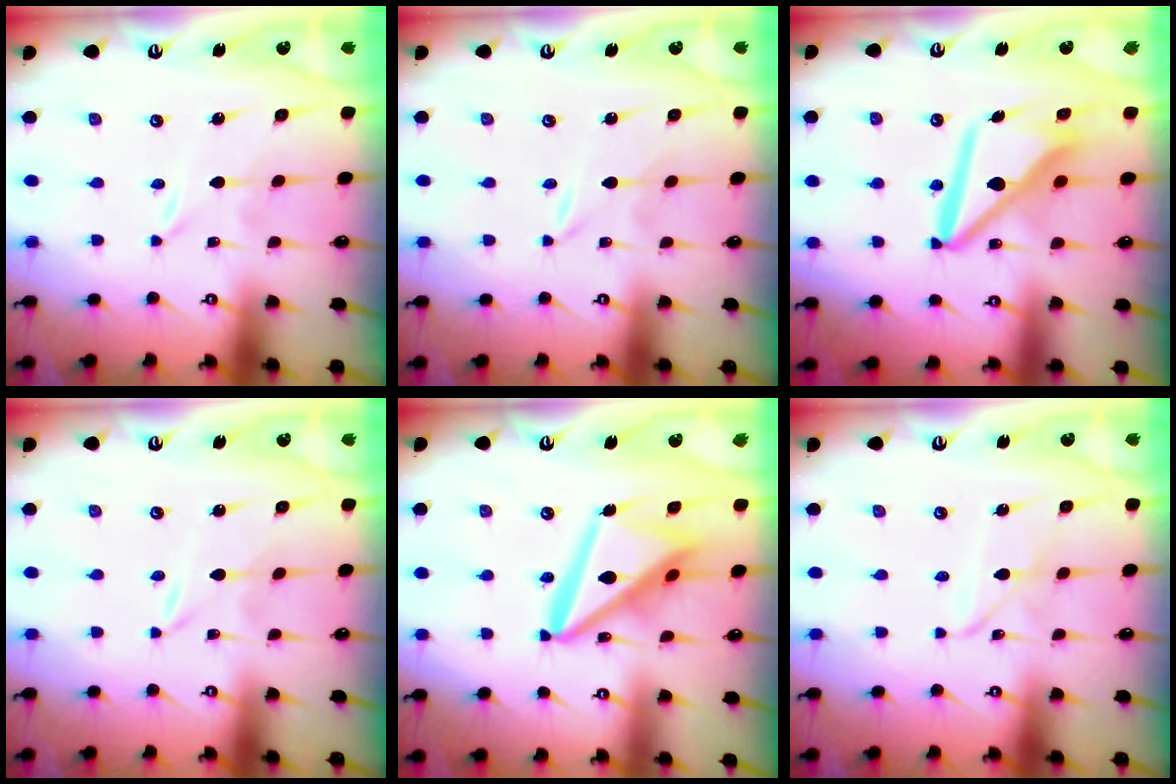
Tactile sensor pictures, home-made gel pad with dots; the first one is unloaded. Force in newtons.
{"total": 0.0}
{"total": 12.4, "press": 12.4, "slide": 1.4}
{"total": 0.0}
{"total": 17.0, "press": 16.9, "slide": 2.1}
{"total": 2.5, "press": 2.5, "slide": 0.2}